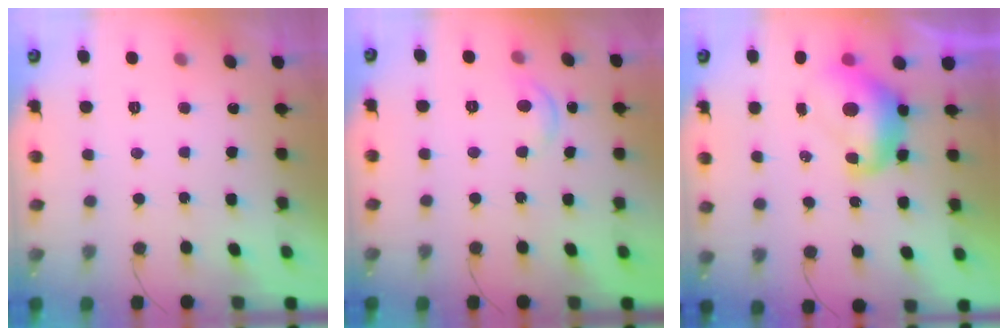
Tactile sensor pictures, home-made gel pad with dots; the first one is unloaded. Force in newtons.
{"total": 4.6, "press": 4.6, "slide": 0.2}
{"total": 8.7, "press": 8.6, "slide": 0.9}